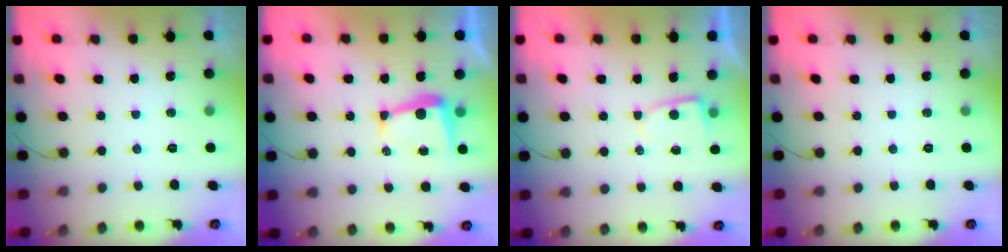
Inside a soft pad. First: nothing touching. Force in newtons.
{"total": 5.6, "press": 5.6, "slide": 0.6}
{"total": 3.0, "press": 3.0, "slide": 0.3}
{"total": 0.0}